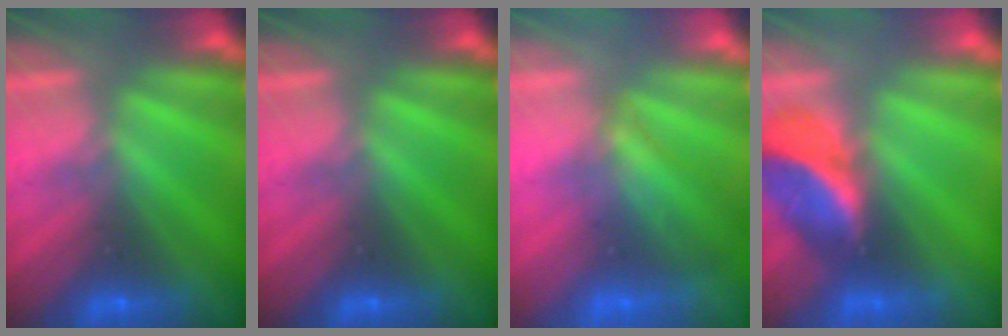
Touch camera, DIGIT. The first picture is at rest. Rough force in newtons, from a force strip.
{"total": 0.0}
{"total": 3.4}
{"total": 2.8}